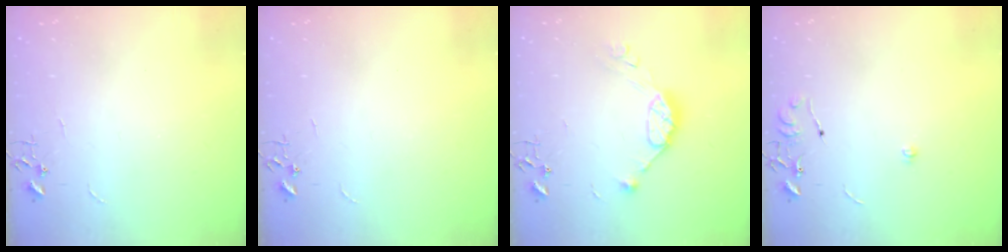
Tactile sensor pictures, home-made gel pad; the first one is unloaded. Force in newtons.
{"total": 0.0}
{"total": 10.8, "press": 10.7, "slide": 0.8}
{"total": 6.4, "press": 6.4, "slide": 0.7}